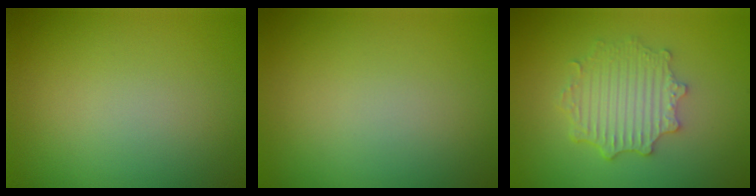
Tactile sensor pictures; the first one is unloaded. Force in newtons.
{"total": 0.0}
{"total": 4.3, "press": 3.5, "slide": 2.4}